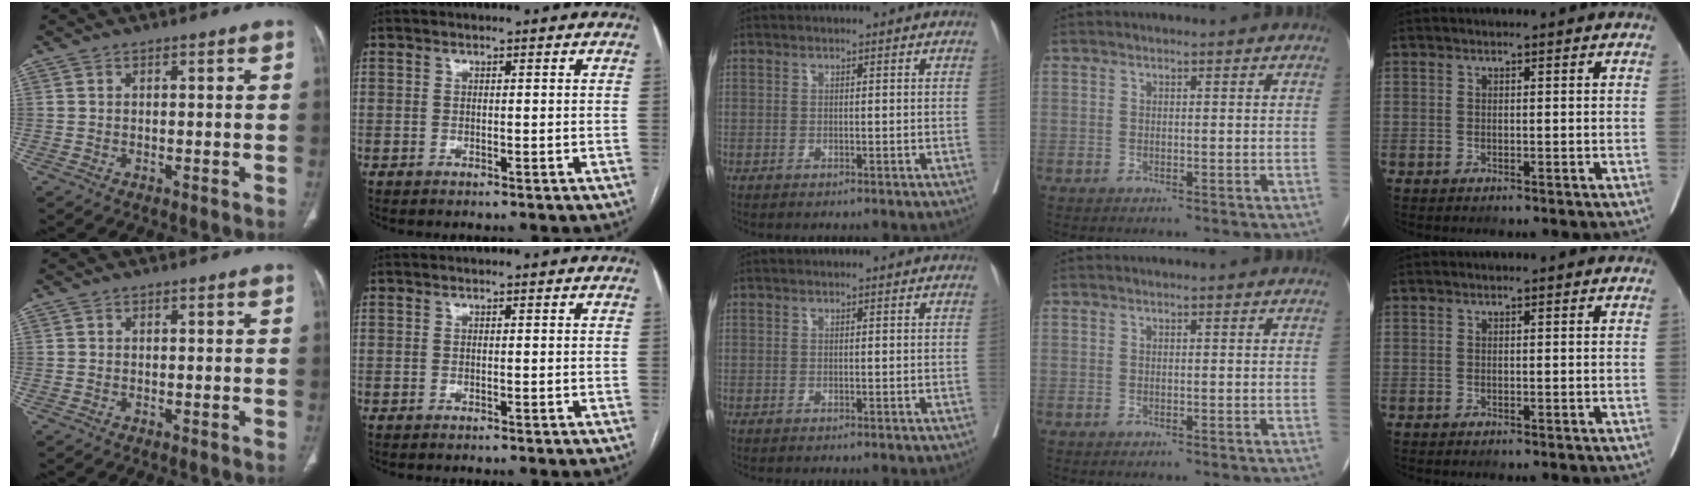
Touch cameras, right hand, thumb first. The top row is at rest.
{}